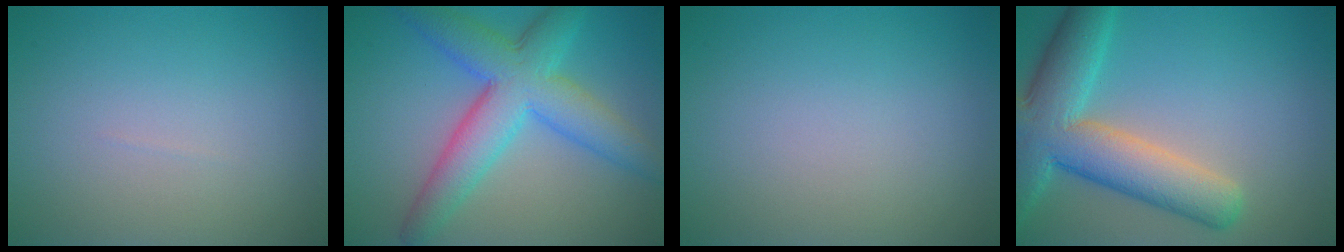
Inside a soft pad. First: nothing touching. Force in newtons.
{"total": 7.7, "press": 7.7, "slide": 0.2}
{"total": 0.0}
{"total": 9.1, "press": 9.1, "slide": 0.6}